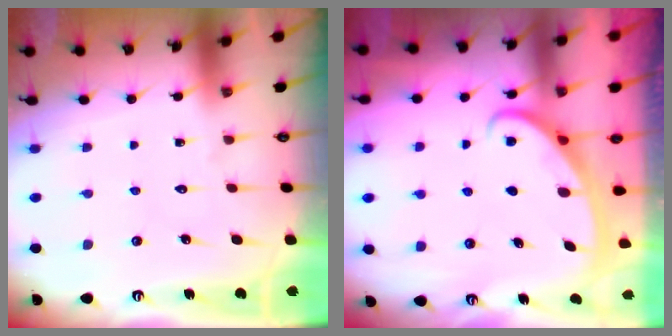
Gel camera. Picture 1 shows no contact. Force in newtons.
{"total": 2.7, "press": 2.7, "slide": 0.3}